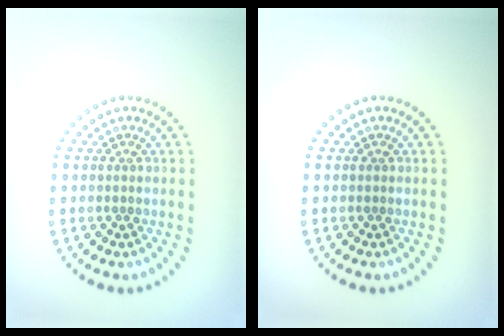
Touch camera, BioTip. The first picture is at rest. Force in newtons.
{"total": 0.0}